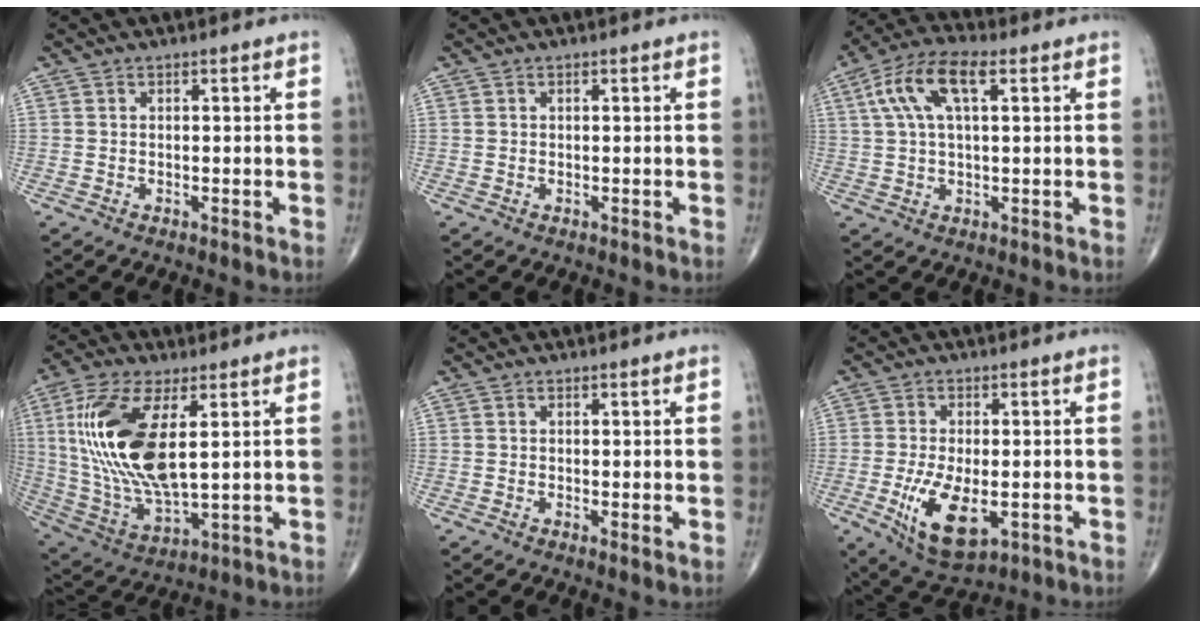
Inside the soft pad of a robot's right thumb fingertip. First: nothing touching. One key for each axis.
{"total": 0.0}
{"total": 10.6, "fx": 3.5, "fy": 4.2, "fz": 9.0, "tx": -0.187, "ty": 0.023, "tz": 0.062}
{"total": 20.4, "fx": 4.2, "fy": 8.7, "fz": 18.0, "tx": -0.383, "ty": -0.023, "tz": 0.087}
{"total": 1.0, "fx": 0.1, "fy": 0.2, "fz": 1.0, "tx": -0.017, "ty": -0.004, "tz": -0.001}
{"total": 11.1, "fx": -2.8, "fy": 5.4, "fz": 9.3, "tx": -0.164, "ty": -0.014, "tz": -0.036}